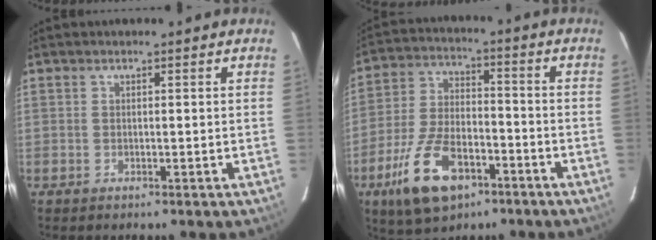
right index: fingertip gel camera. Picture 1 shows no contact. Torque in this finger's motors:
{"motor_torque": [1.07, -1.07, 0.71, 0.18]}